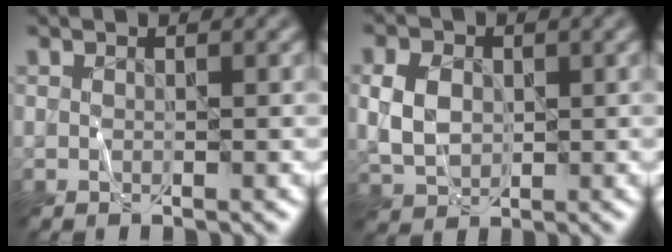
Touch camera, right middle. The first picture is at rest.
{"total": 4.1, "force": [0.4, 3.1, 2.6], "torque": [-0.061, 0.002, 0.006]}